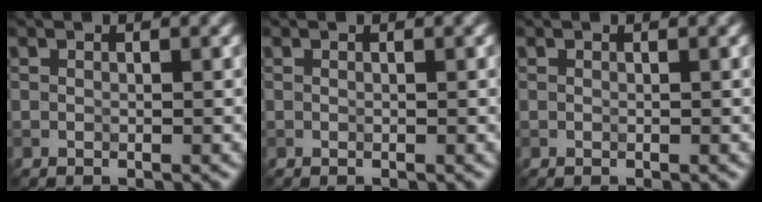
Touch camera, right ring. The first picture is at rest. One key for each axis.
{"total": 0.0}
{"total": 0.0}